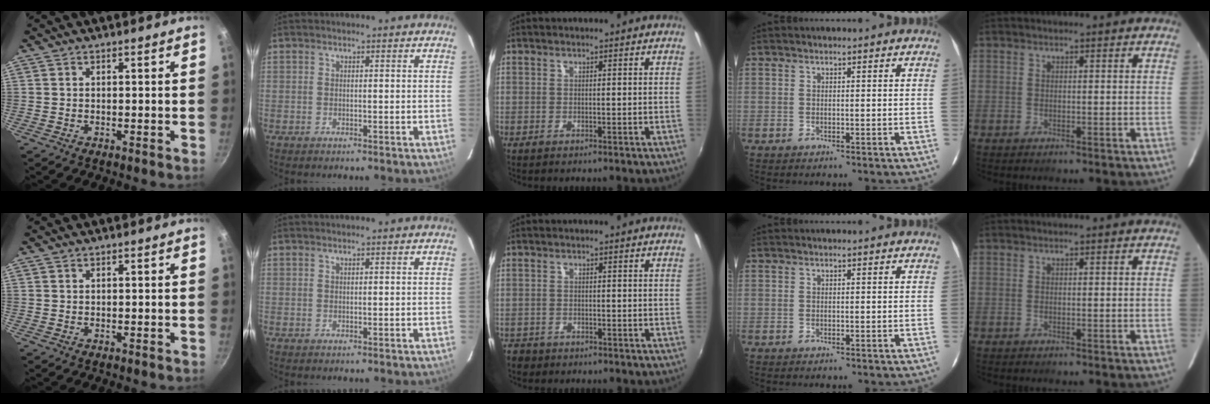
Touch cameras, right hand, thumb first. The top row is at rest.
{"index": {"total": 0.5, "force": [0.3, -0.3, -0.3], "torque": [0.004, -0.001, 0.007]}, "middle": {"total": 2.7, "force": [-1.9, 1.9, 0.6], "torque": [-0.022, -0.005, -0.034]}}